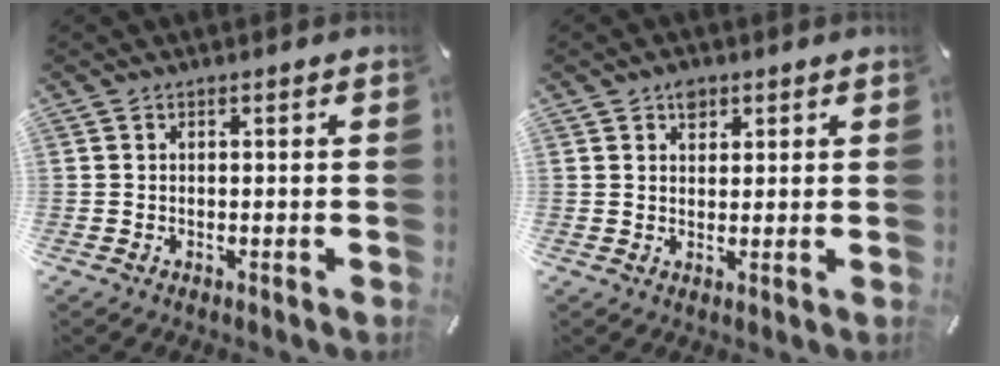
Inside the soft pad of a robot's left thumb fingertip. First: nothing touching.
{"total": 2.8, "force": [1.7, 2.1, 0.6], "torque": [0.008, -0.007, 0.027]}